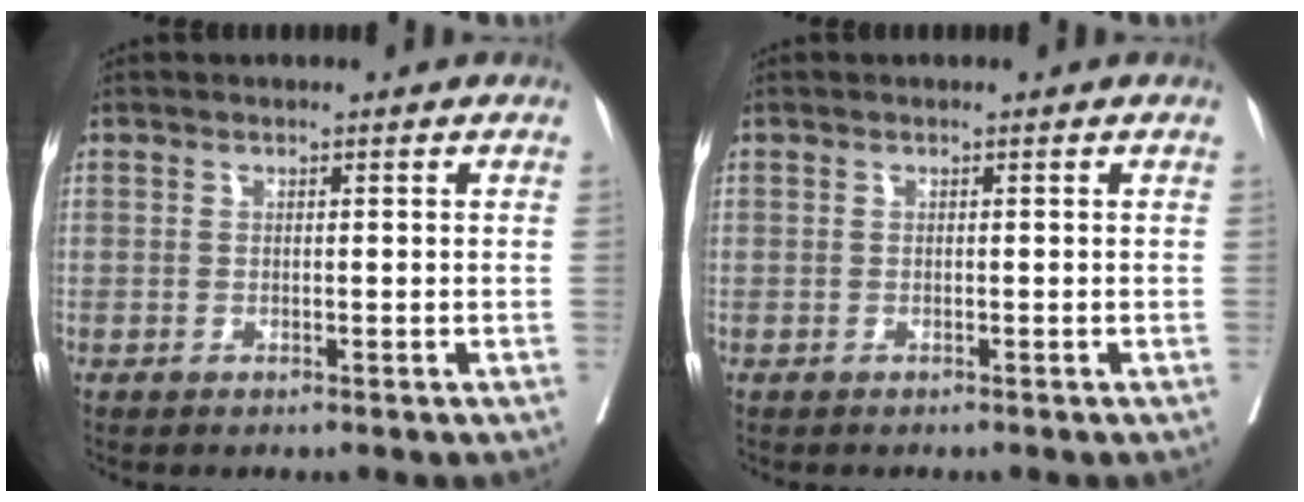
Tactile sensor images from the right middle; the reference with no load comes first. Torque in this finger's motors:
{"motor_torque": [0.11, -0.22, 0.04, 0.01]}